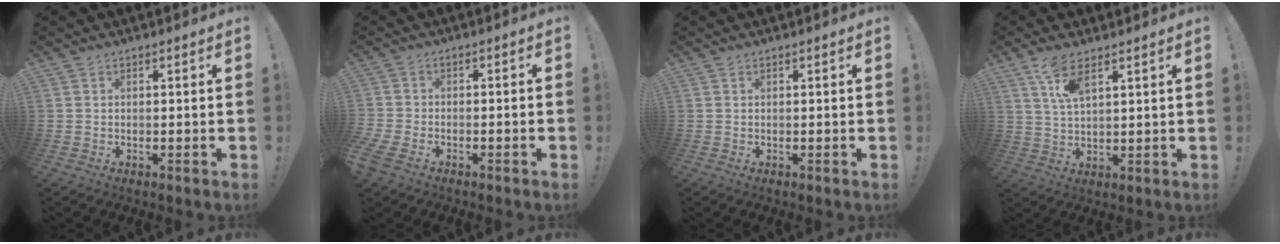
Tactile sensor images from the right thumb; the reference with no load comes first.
{"total": 4.1, "force": [-2.9, 1.7, 2.2], "torque": [-0.059, 0.000, -0.057]}
{"total": 0.0}
{"total": 7.1, "force": [4.5, 2.2, 5.0], "torque": [-0.099, -0.013, 0.080]}